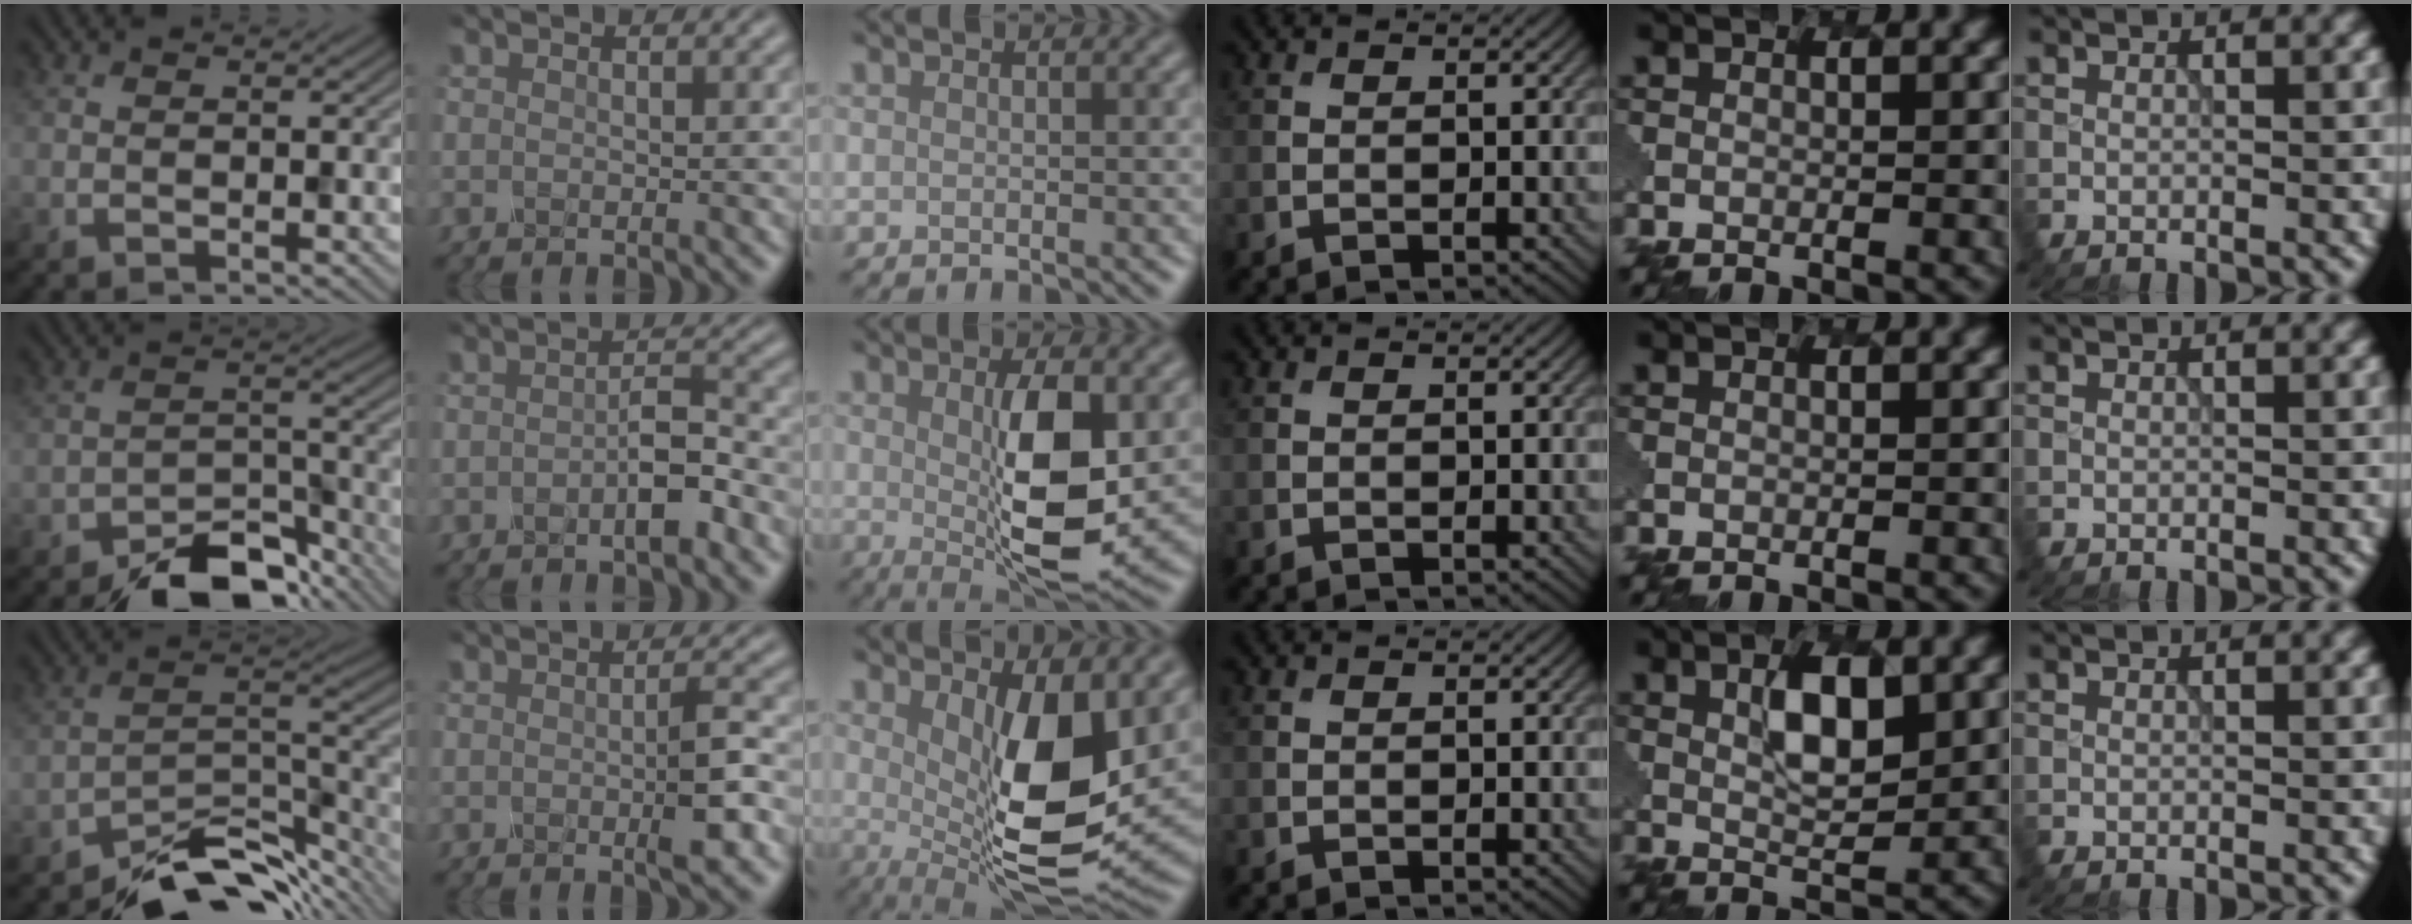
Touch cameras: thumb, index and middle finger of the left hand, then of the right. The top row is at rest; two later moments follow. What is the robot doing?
{"motion": "press", "object": "mechanical pencil"}